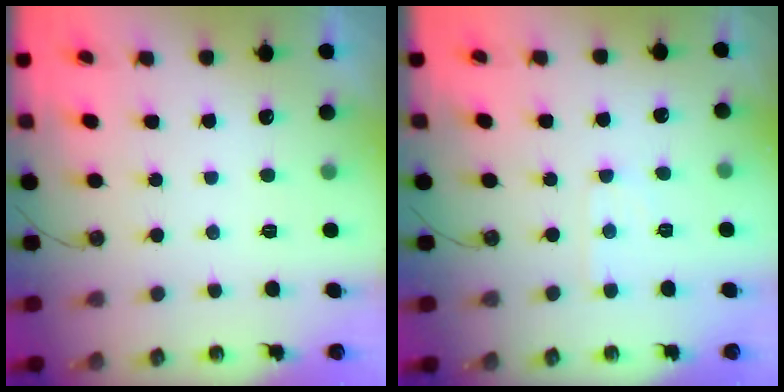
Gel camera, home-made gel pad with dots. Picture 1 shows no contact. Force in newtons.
{"total": 4.5, "press": 4.4, "slide": 0.7}